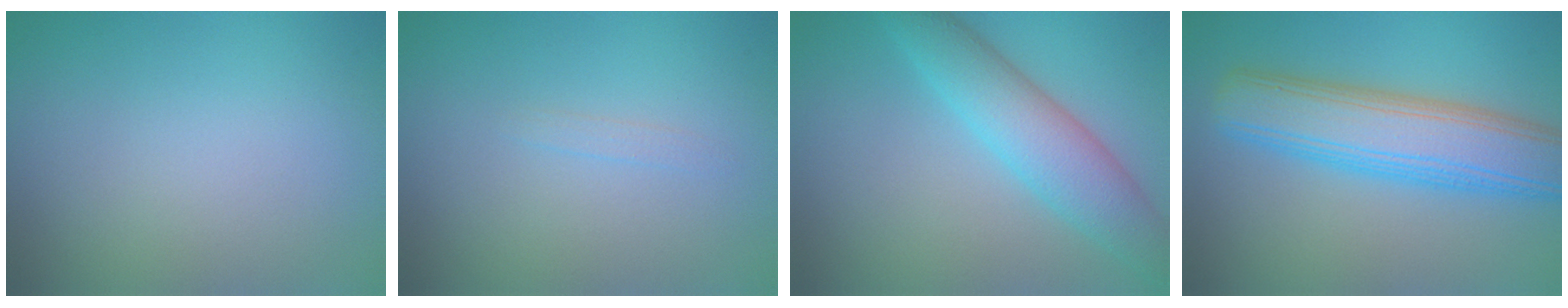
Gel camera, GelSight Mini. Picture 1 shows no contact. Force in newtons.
{"total": 0.6, "press": 0.6, "slide": 0.1}
{"total": 5.4, "press": 5.4, "slide": 0.1}
{"total": 8.0, "press": 8.0, "slide": 0.4}